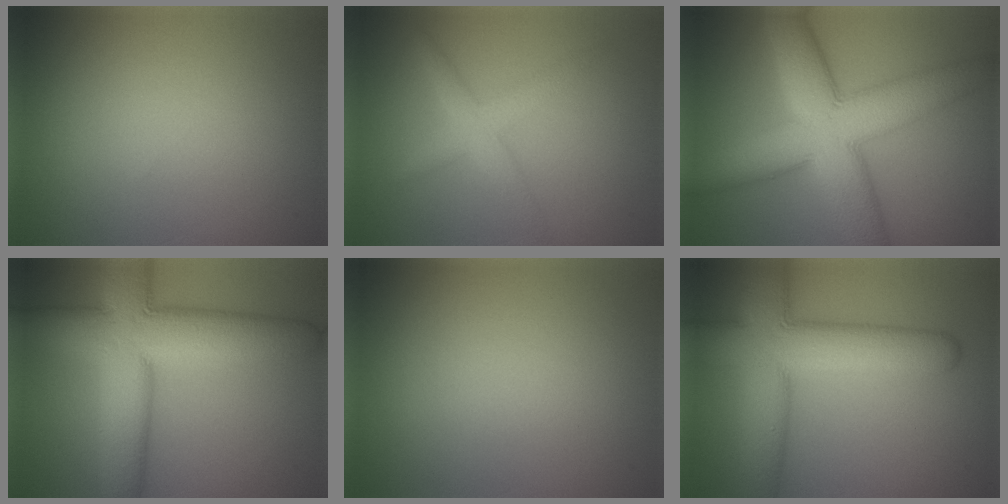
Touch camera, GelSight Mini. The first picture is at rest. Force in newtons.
{"total": 2.8, "press": 2.8, "slide": 0.2}
{"total": 11.1, "press": 11.1, "slide": 0.4}
{"total": 11.8, "press": 11.8, "slide": 1.0}
{"total": 0.0}
{"total": 10.5, "press": 10.5, "slide": 0.3}